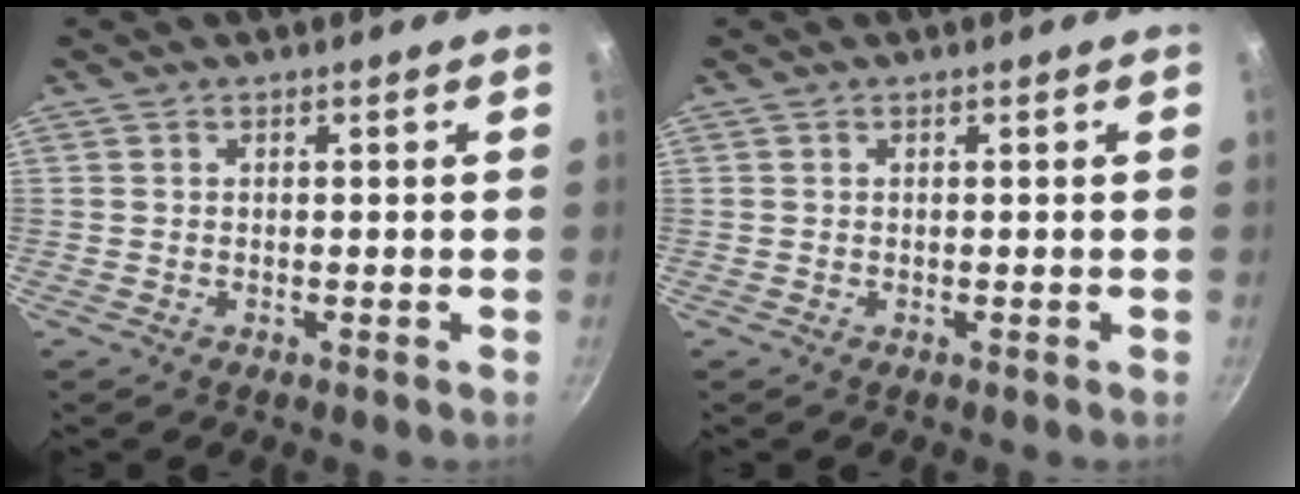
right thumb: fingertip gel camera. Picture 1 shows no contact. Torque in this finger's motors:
{"motor_torque": [0.46, 0.24, 0.51, 0.06, -0.04]}